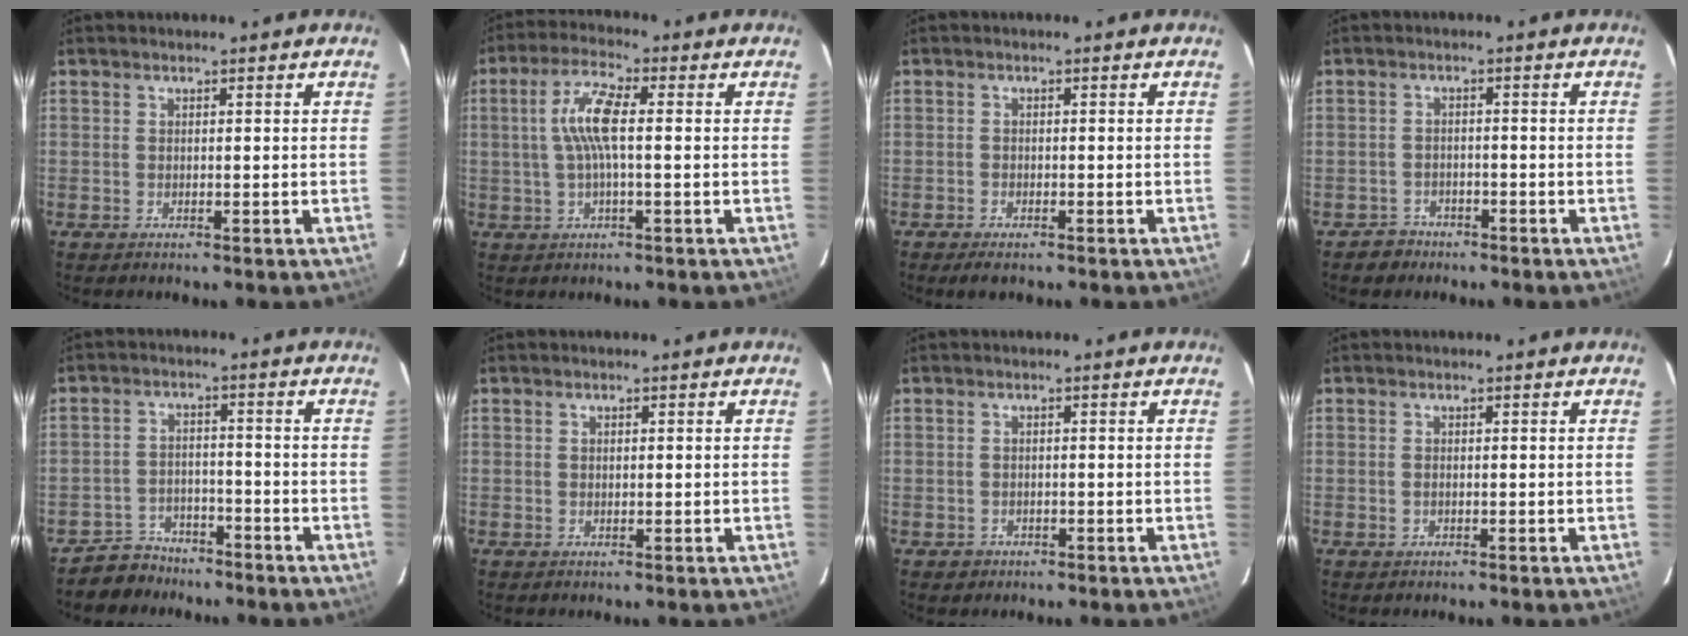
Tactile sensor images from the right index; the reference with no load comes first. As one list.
[{"total": 7.7, "force": [0.5, 1.6, 7.6], "torque": [-0.150, 0.010, 0.011]}, {"total": 2.6, "force": [-2.1, 0.9, 1.3], "torque": [-0.033, -0.008, -0.038]}, {"total": 3.4, "force": [-2.4, 2.4, -0.3], "torque": [-0.002, 0.013, -0.038]}, {"total": 6.1, "force": [-5.1, 3.5, 0.0], "torque": [-0.019, 0.017, -0.083]}, {"total": 0.5, "force": [0.2, 0.3, 0.4], "torque": [-0.007, 0.002, 0.004]}, {"total": 1.9, "force": [-0.9, 1.7, 0.2], "torque": [-0.005, 0.002, -0.009]}, {"total": 0.6, "force": [-0.1, 0.5, 0.4], "torque": [-0.008, 0.000, -0.002]}]